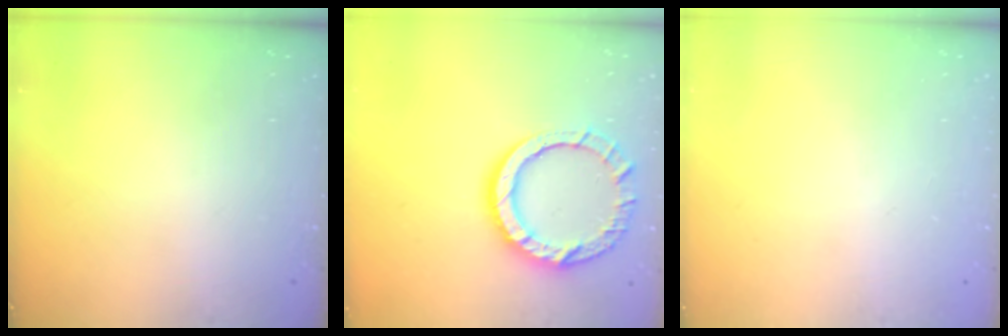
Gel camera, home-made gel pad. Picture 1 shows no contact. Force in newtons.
{"total": 12.9, "press": 12.8, "slide": 1.4}
{"total": 0.0}